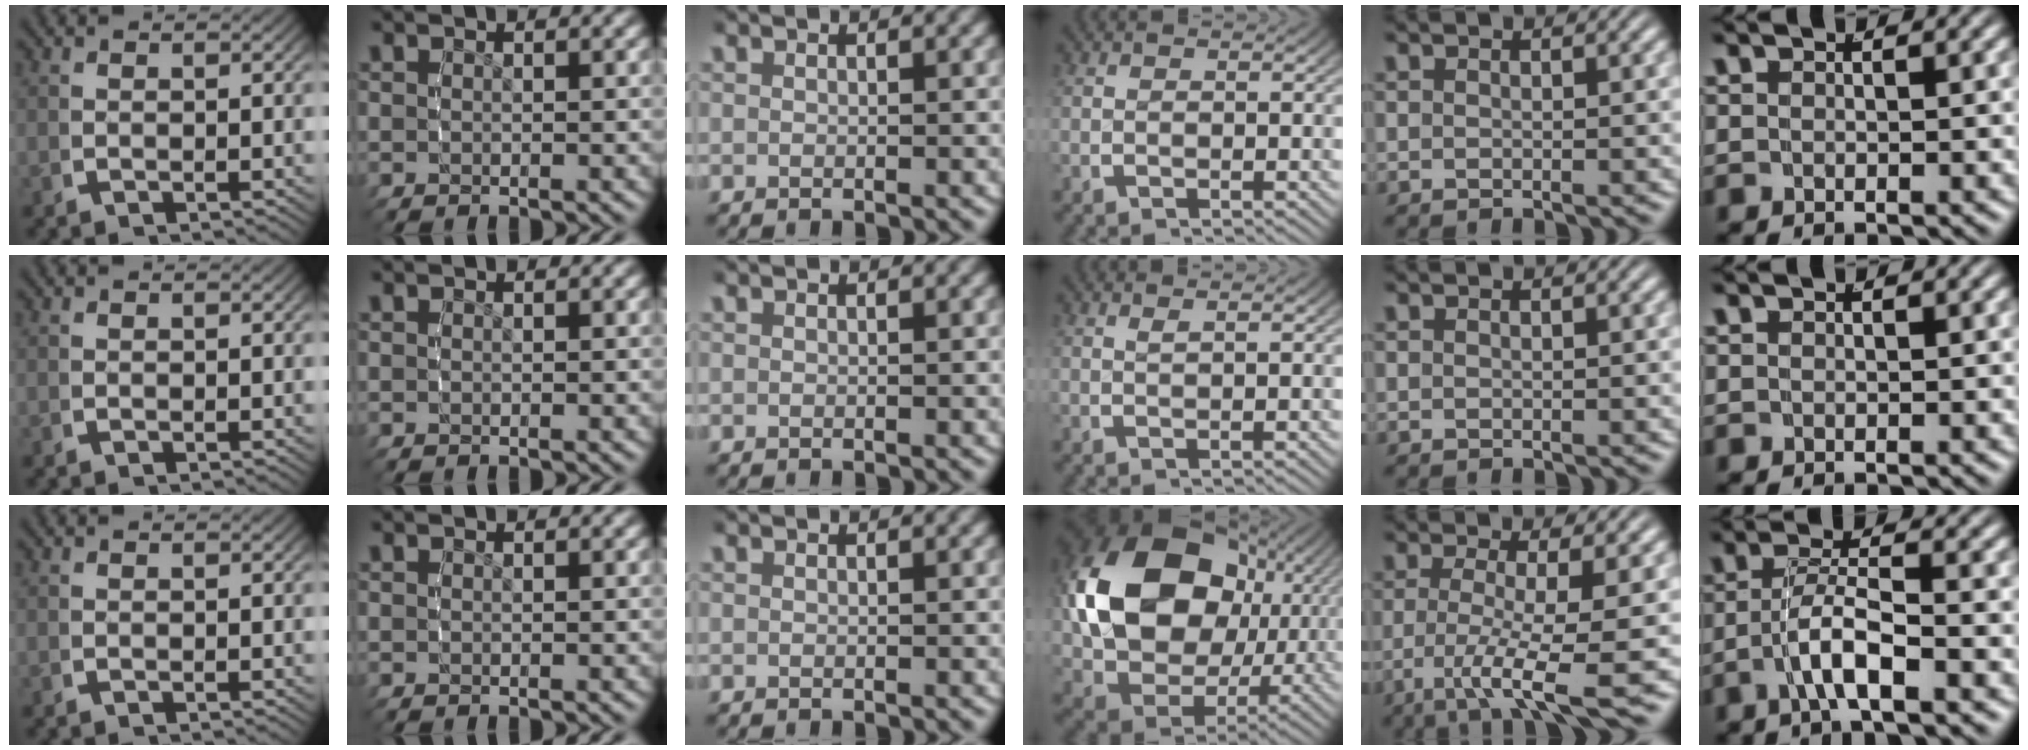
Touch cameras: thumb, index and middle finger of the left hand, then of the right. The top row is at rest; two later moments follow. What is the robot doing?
{"motion": "grasp_and_lifting", "object": "bowl"}